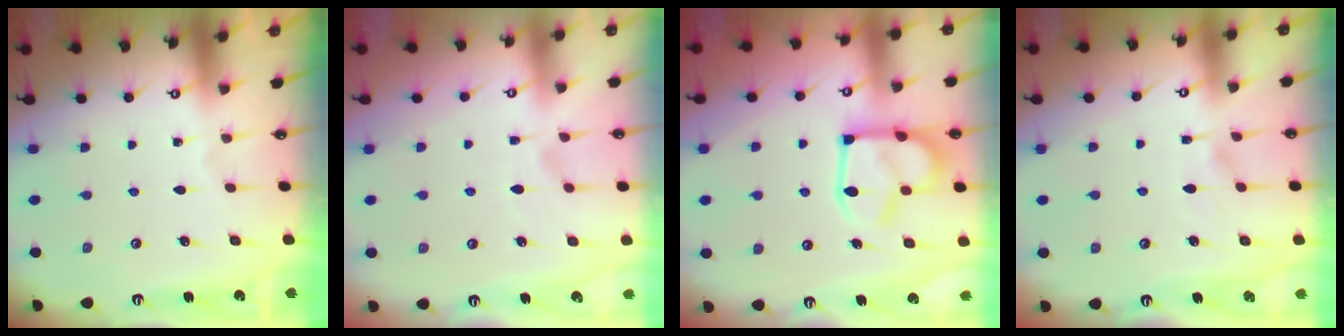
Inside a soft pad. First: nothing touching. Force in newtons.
{"total": 2.5, "press": 2.2, "slide": 1.2}
{"total": 9.0, "press": 8.9, "slide": 1.5}
{"total": 5.2, "press": 5.2, "slide": 0.5}